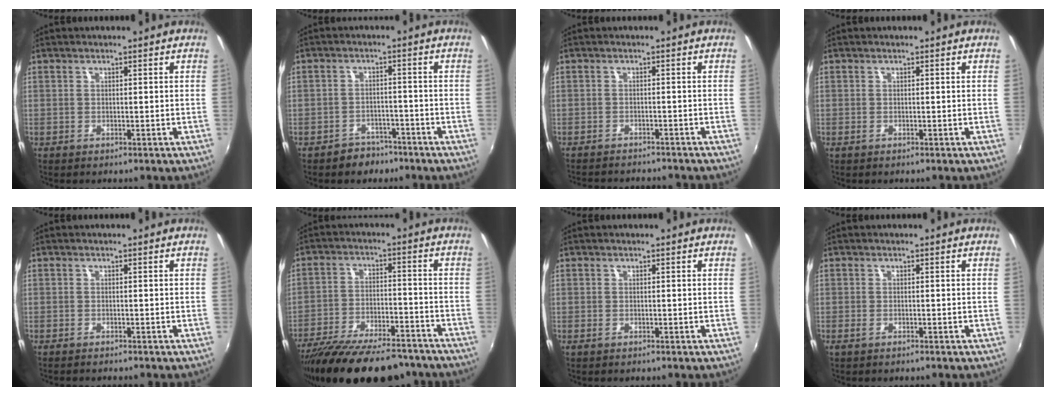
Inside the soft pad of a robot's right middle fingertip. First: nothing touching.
{"total": 4.6, "force": [-3.4, 3.1, 0.0], "torque": [-0.007, 0.021, -0.048]}
{"total": 8.7, "force": [-8.0, 1.8, 3.0], "torque": [-0.074, -0.013, -0.115]}
{"total": 0.0}
{"total": 1.2, "force": [-1.2, 0.1, 0.3], "torque": [-0.008, -0.009, -0.021]}
{"total": 22.9, "force": [-19.2, 6.8, 10.6], "torque": [-0.203, -0.030, -0.281]}
{"total": 0.0}
{"total": 0.8, "force": [-0.6, 0.3, 0.6], "torque": [-0.012, -0.003, -0.012]}